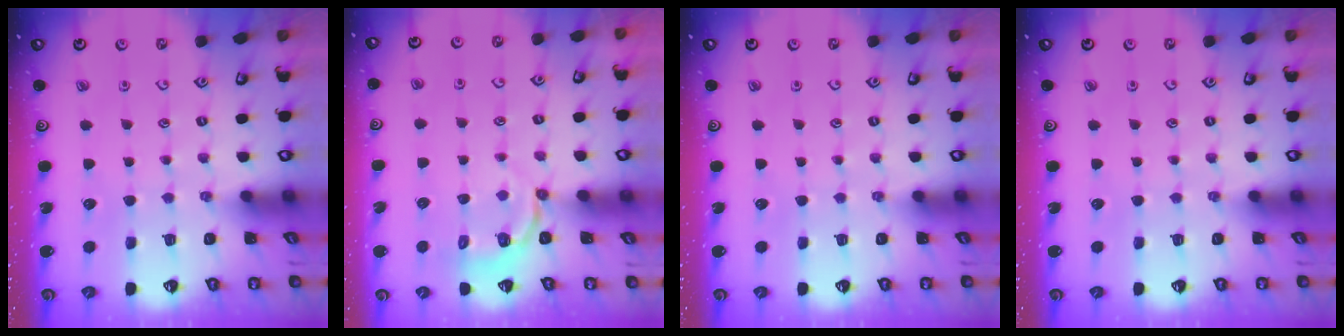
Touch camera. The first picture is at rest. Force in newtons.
{"total": 4.3, "press": 3.3, "slide": 2.7}
{"total": 0.0}
{"total": 0.0}